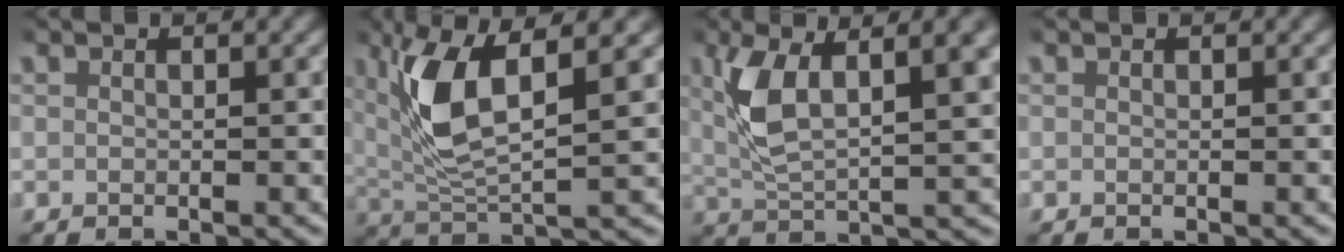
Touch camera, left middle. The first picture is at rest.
{"total": 6.8, "force": [2.0, 2.3, 6.1], "torque": [-0.130, 0.013, 0.034]}
{"total": 6.7, "force": [2.0, 2.5, 5.9], "torque": [-0.115, 0.009, 0.036]}
{"total": 0.0}